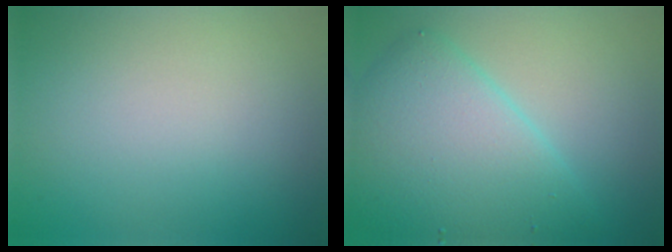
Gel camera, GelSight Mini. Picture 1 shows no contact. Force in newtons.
{"total": 7.9, "press": 7.9, "slide": 0.4}